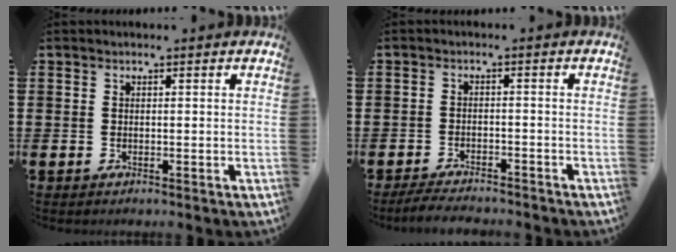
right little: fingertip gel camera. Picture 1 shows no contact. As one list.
[{"total": 2.5, "force": [-2.5, 0.1, 0.5], "torque": [-0.009, 0.006, -0.051]}]